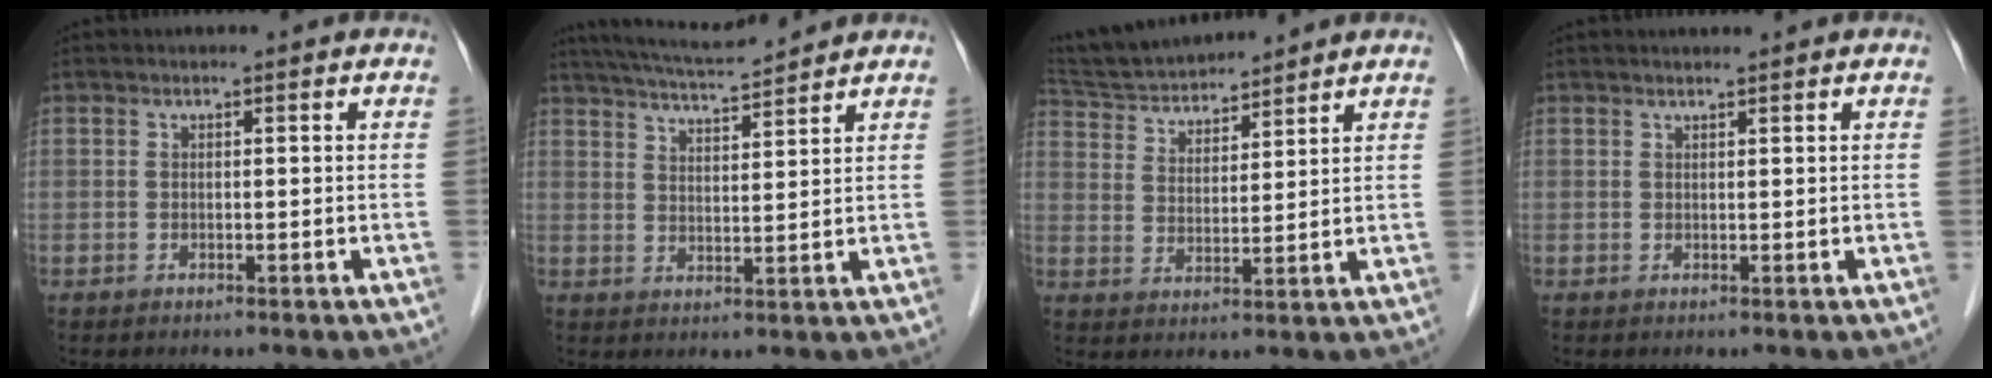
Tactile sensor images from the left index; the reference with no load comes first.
{"total": 9.2, "force": [8.7, 0.1, 3.2], "torque": [-0.064, 0.017, 0.144]}
{"total": 12.0, "force": [11.3, 1.9, 3.5], "torque": [-0.070, 0.026, 0.208]}
{"total": 1.5, "force": [1.4, -0.1, 0.6], "torque": [-0.008, 0.010, 0.025]}